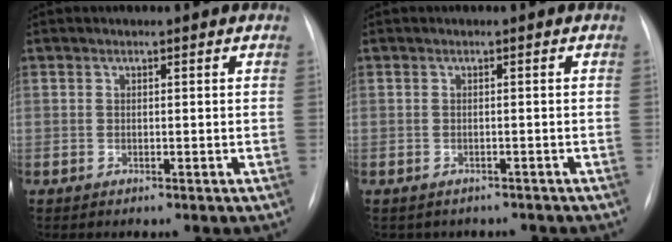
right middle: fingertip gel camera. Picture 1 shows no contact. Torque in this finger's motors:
{"motor_torque": [0.02, -0.03, 0.00, 0.00]}